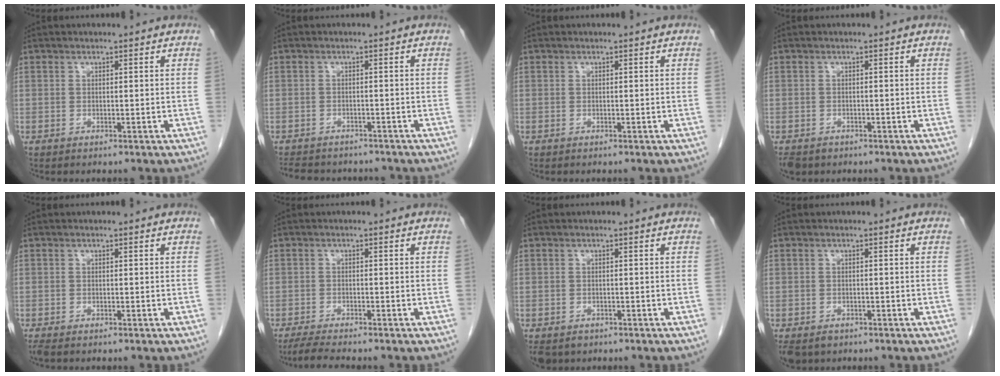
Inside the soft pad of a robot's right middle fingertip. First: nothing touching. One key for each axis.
{"total": 9.3, "fx": -8.3, "fy": 3.2, "fz": 2.8, "tx": -0.059, "ty": -0.001, "tz": -0.106}
{"total": 0.0}
{"total": 4.4, "fx": -3.0, "fy": 2.9, "fz": 1.4, "tx": -0.029, "ty": -0.004, "tz": -0.048}
{"total": 1.6, "fx": -1.3, "fy": 0.5, "fz": 0.8, "tx": -0.019, "ty": -0.007, "tz": -0.022}
{"total": 4.0, "fx": -3.5, "fy": -0.1, "fz": 1.9, "tx": -0.038, "ty": -0.014, "tz": -0.059}
{"total": 6.2, "fx": -3.8, "fy": 4.5, "fz": 2.1, "tx": -0.056, "ty": -0.009, "tz": -0.053}
{"total": 5.7, "fx": -3.6, "fy": 3.9, "fz": 2.1, "tx": -0.052, "ty": -0.008, "tz": -0.054}